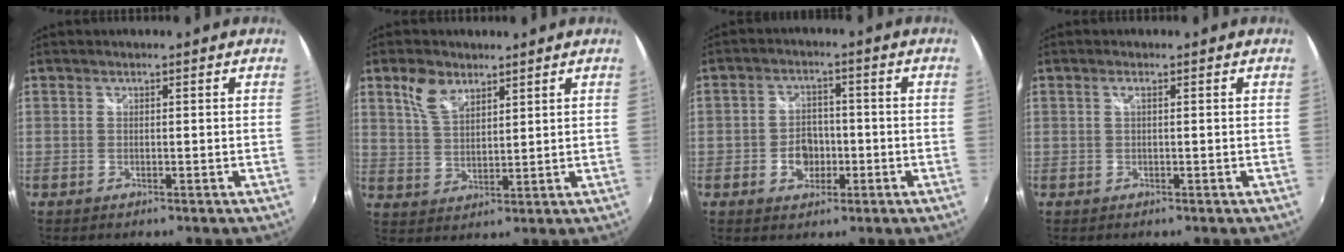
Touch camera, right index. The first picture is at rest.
{"total": 6.5, "force": [4.1, 3.5, 3.7], "torque": [-0.071, 0.010, 0.082]}
{"total": 5.6, "force": [-1.7, 4.4, 3.0], "torque": [-0.060, 0.010, -0.022]}
{"total": 0.8, "force": [0.2, -0.1, 0.8], "torque": [-0.015, 0.003, 0.001]}